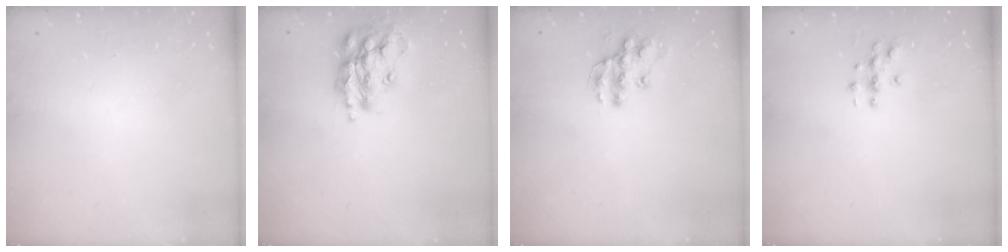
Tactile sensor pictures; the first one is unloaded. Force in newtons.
{"total": 15.5, "press": 15.4, "slide": 1.3}
{"total": 12.2, "press": 12.2, "slide": 0.9}
{"total": 3.0, "press": 3.0, "slide": 0.3}